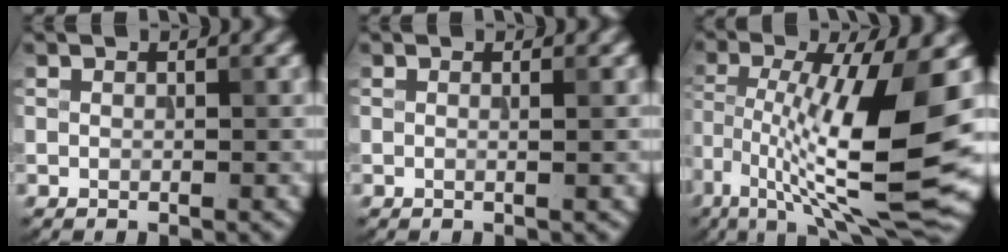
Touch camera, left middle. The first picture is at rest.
{"total": 1.2, "force": [0.2, 0.5, 1.0], "torque": [-0.011, -0.002, -0.012]}
{"total": 13.0, "force": [-2.8, 3.8, 12.1], "torque": [-0.215, -0.006, -0.051]}